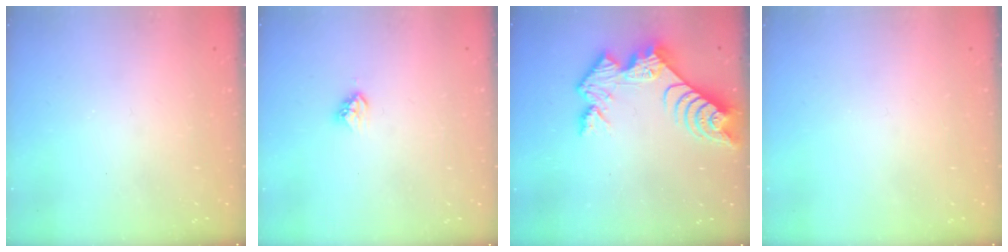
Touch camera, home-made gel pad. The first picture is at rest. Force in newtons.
{"total": 4.4, "press": 4.4, "slide": 0.6}
{"total": 11.4, "press": 11.3, "slide": 0.9}
{"total": 0.0}